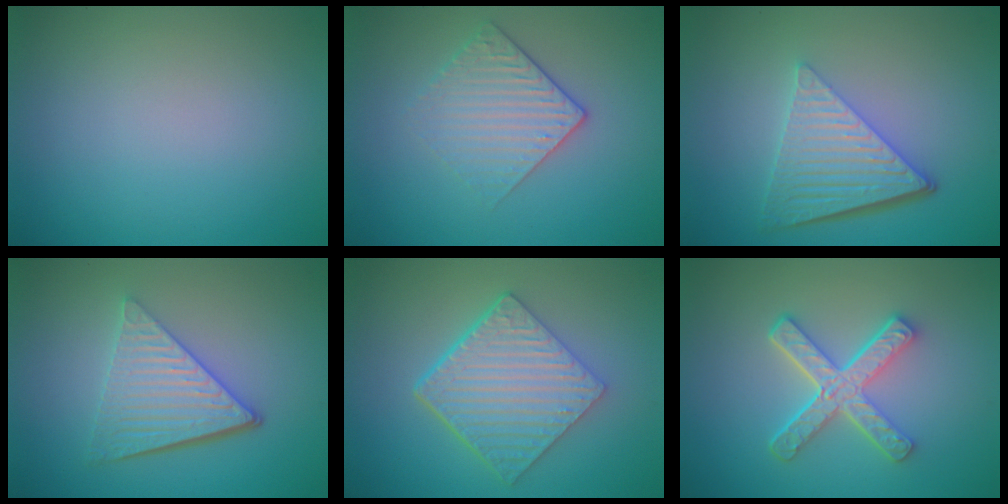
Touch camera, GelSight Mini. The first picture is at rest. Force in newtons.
{"total": 2.9, "press": 2.6, "slide": 1.4}
{"total": 6.4, "press": 4.3, "slide": 4.7}
{"total": 5.5, "press": 3.9, "slide": 3.9}
{"total": 6.6, "press": 4.7, "slide": 4.6}
{"total": 5.1, "press": 3.7, "slide": 3.4}